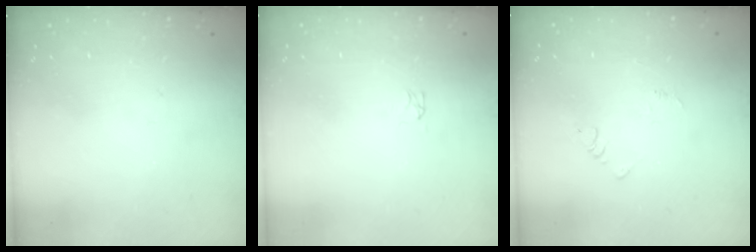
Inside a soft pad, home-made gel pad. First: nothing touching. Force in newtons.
{"total": 0.0}
{"total": 2.4, "press": 2.4, "slide": 0.3}